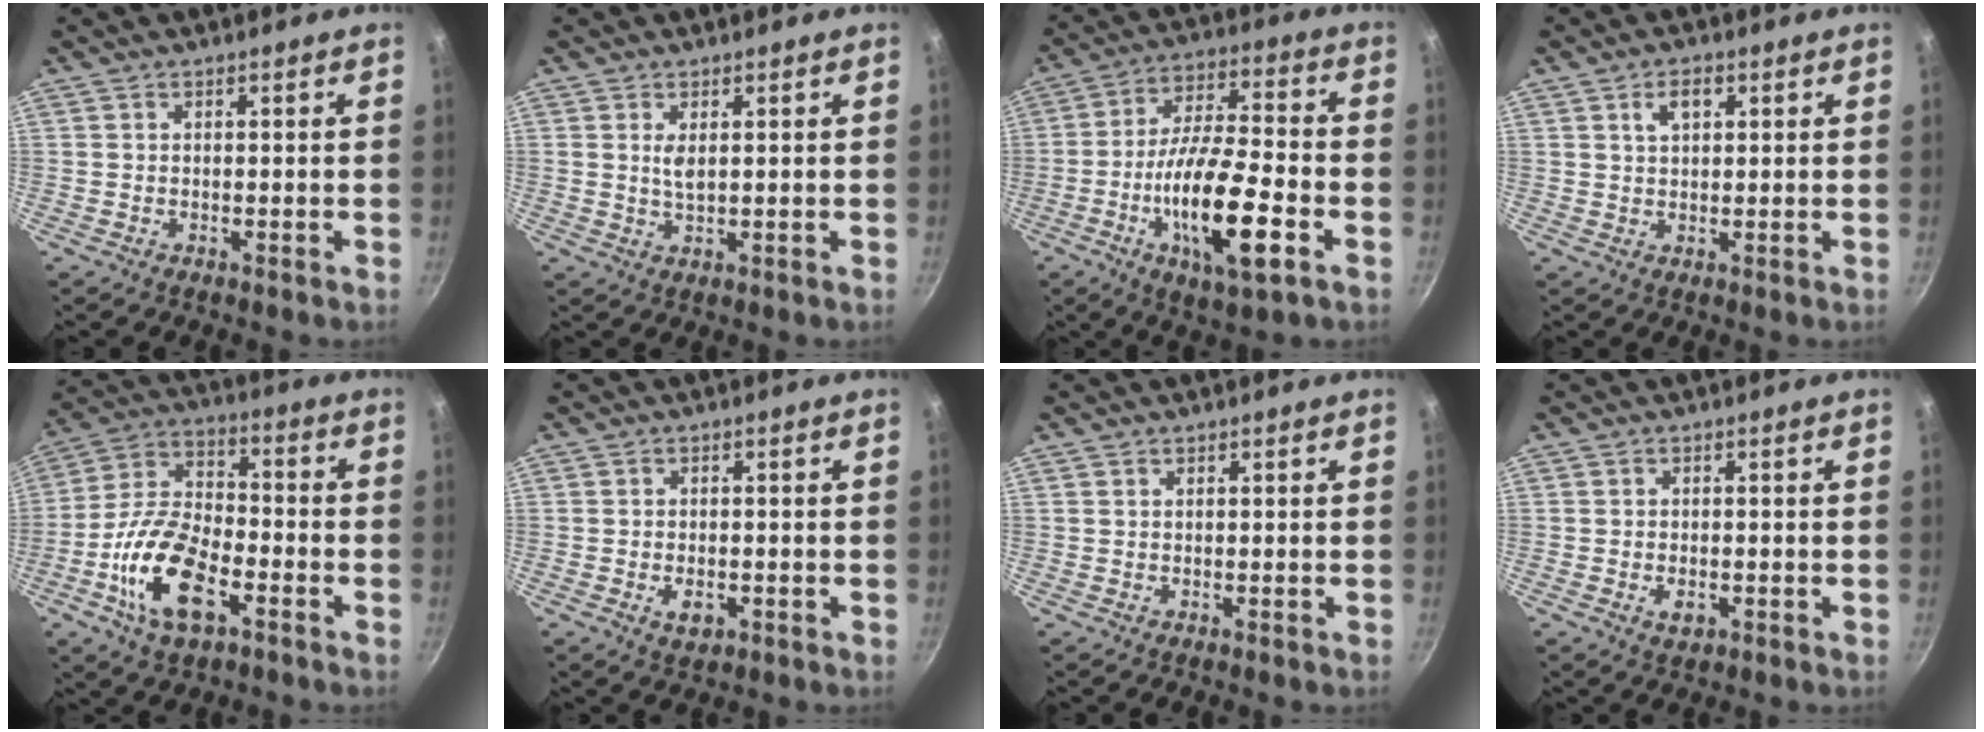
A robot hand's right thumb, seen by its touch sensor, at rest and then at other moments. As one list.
[{"total": 2.5, "force": [0.7, 1.0, 2.1], "torque": [-0.040, -0.005, 0.015]}, {"total": 18.2, "force": [-6.0, 5.5, 16.3], "torque": [-0.284, 0.024, -0.110]}, {"total": 3.8, "force": [1.5, 2.2, 2.6], "torque": [-0.033, 0.000, 0.026]}, {"total": 16.4, "force": [-6.5, 8.1, 12.7], "torque": [-0.236, 0.036, -0.134]}, {"total": 3.3, "force": [-1.1, 2.1, 2.4], "torque": [-0.036, 0.003, -0.013]}, {"total": 0.0}, {"total": 2.6, "force": [-0.8, 1.6, 1.9], "torque": [-0.030, 0.001, -0.011]}]